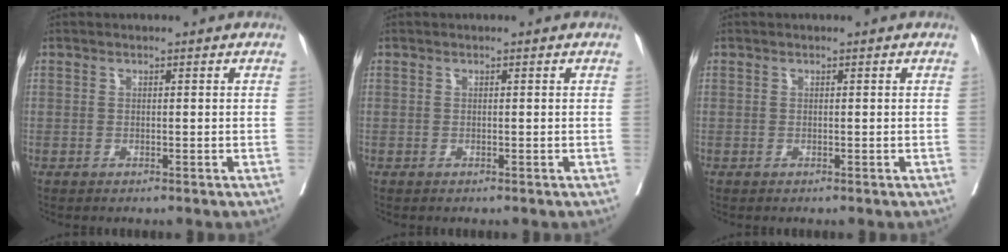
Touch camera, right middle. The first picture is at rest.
{"total": 0.0}
{"total": 0.0}